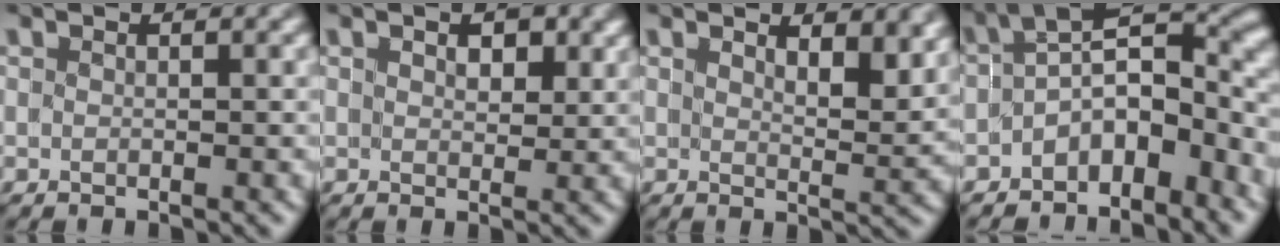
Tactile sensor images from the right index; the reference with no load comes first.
{"total": 1.9, "force": [1.2, 1.3, 0.7], "torque": [-0.009, 0.000, 0.018]}
{"total": 2.9, "force": [2.7, 0.3, 1.2], "torque": [-0.017, -0.015, 0.044]}
{"total": 8.1, "force": [-2.1, 4.4, 6.5], "torque": [-0.062, -0.010, -0.034]}